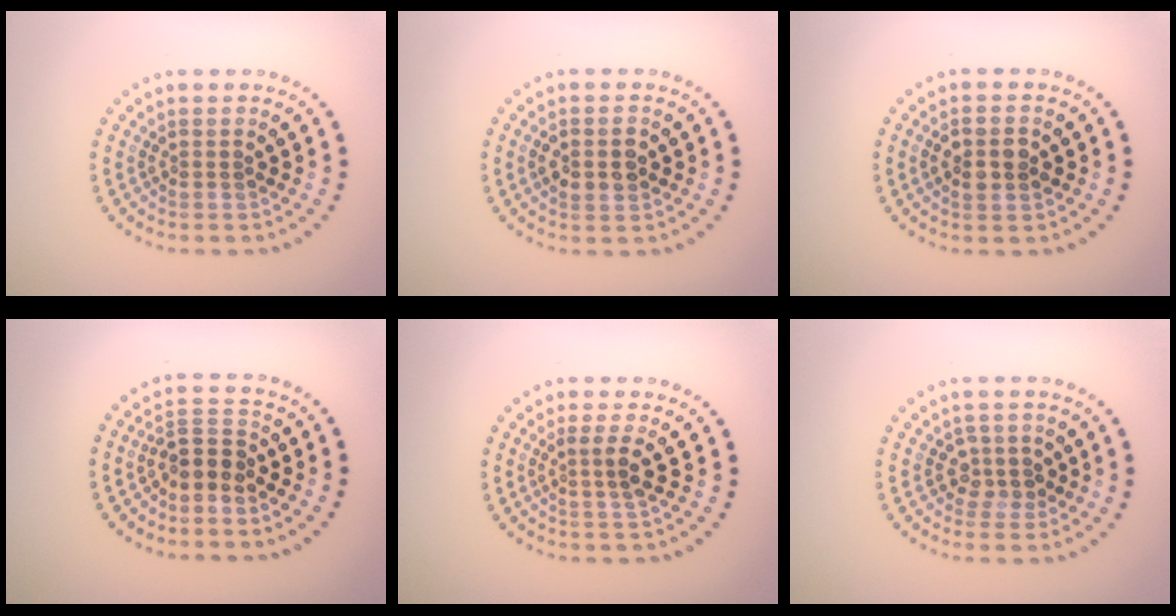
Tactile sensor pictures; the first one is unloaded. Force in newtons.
{"total": 2.9, "press": 2.9, "slide": 0.2}
{"total": 2.5, "press": 2.5, "slide": 0.2}
{"total": 2.6, "press": 2.3, "slide": 1.3}
{"total": 1.8, "press": 1.3, "slide": 1.2}
{"total": 1.8, "press": 1.4, "slide": 1.1}